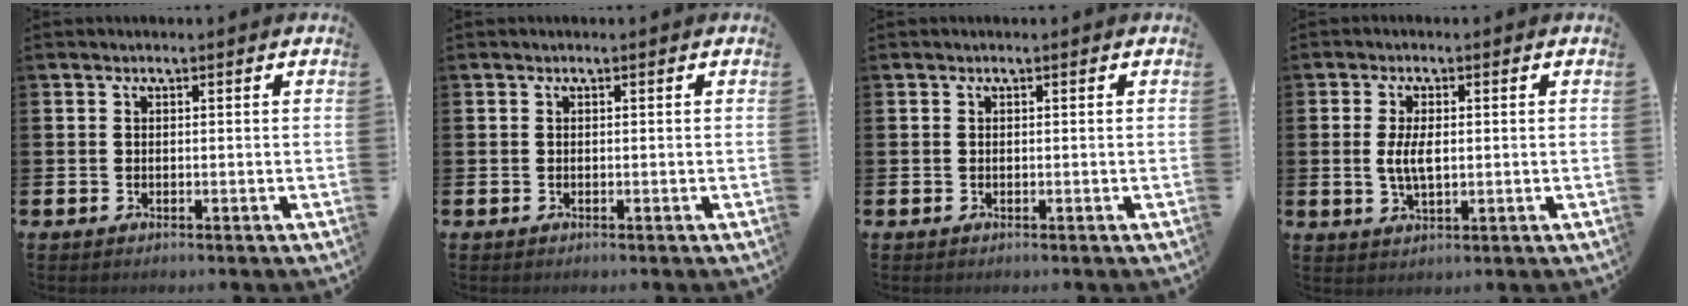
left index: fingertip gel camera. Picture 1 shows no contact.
{"total": 0.0}
{"total": 0.0}
{"total": 3.9, "force": [0.2, 1.8, 3.4], "torque": [-0.060, 0.002, 0.001]}